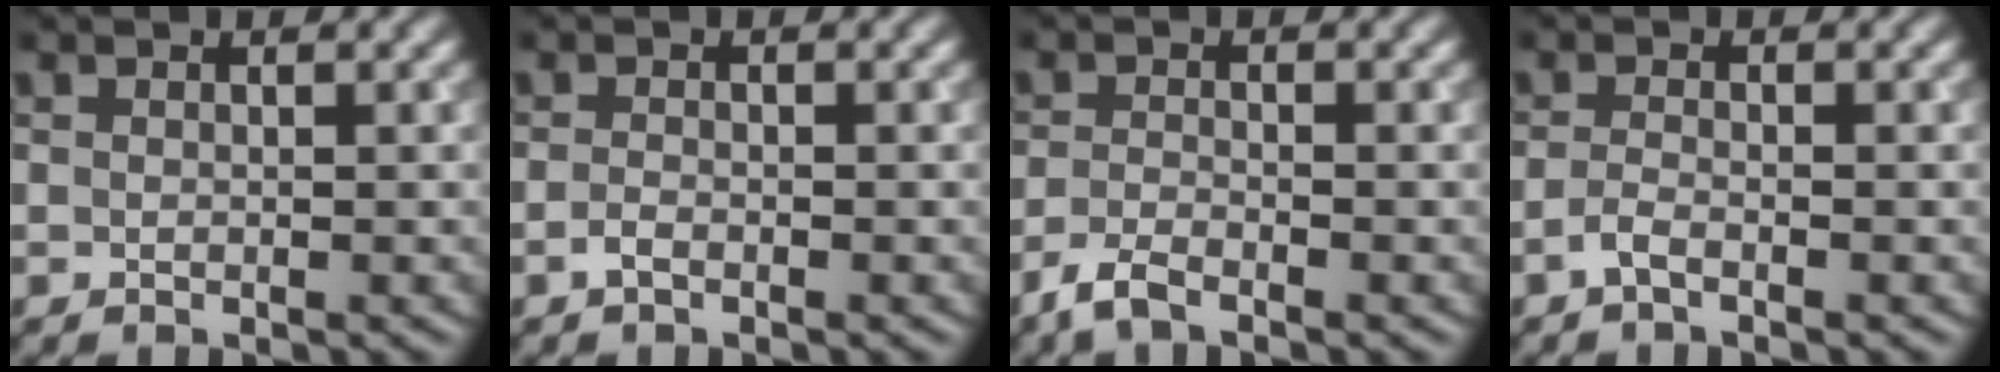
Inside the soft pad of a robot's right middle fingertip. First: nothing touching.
{"total": 1.0, "force": [-0.8, 0.2, 0.5], "torque": [-0.017, -0.001, -0.017]}
{"total": 2.4, "force": [-1.9, 0.5, 1.3], "torque": [-0.034, -0.007, -0.047]}
{"total": 1.4, "force": [-1.1, 0.3, 0.9], "torque": [-0.025, 0.000, -0.025]}